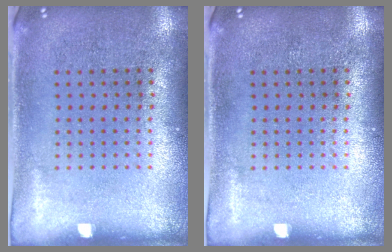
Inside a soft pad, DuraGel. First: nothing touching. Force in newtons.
{"total": 0.0}